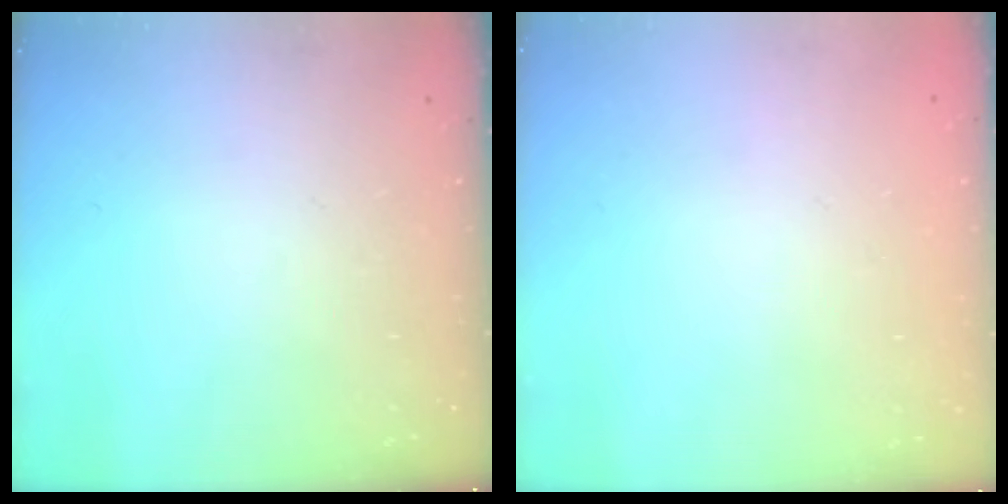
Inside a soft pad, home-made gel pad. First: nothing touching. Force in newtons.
{"total": 1.8, "press": 1.7, "slide": 0.2}